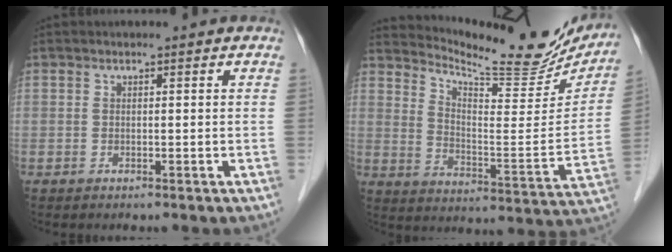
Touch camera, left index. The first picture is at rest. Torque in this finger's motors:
{"motor_torque": [-0.04, -0.28, 0.08, 0.01]}